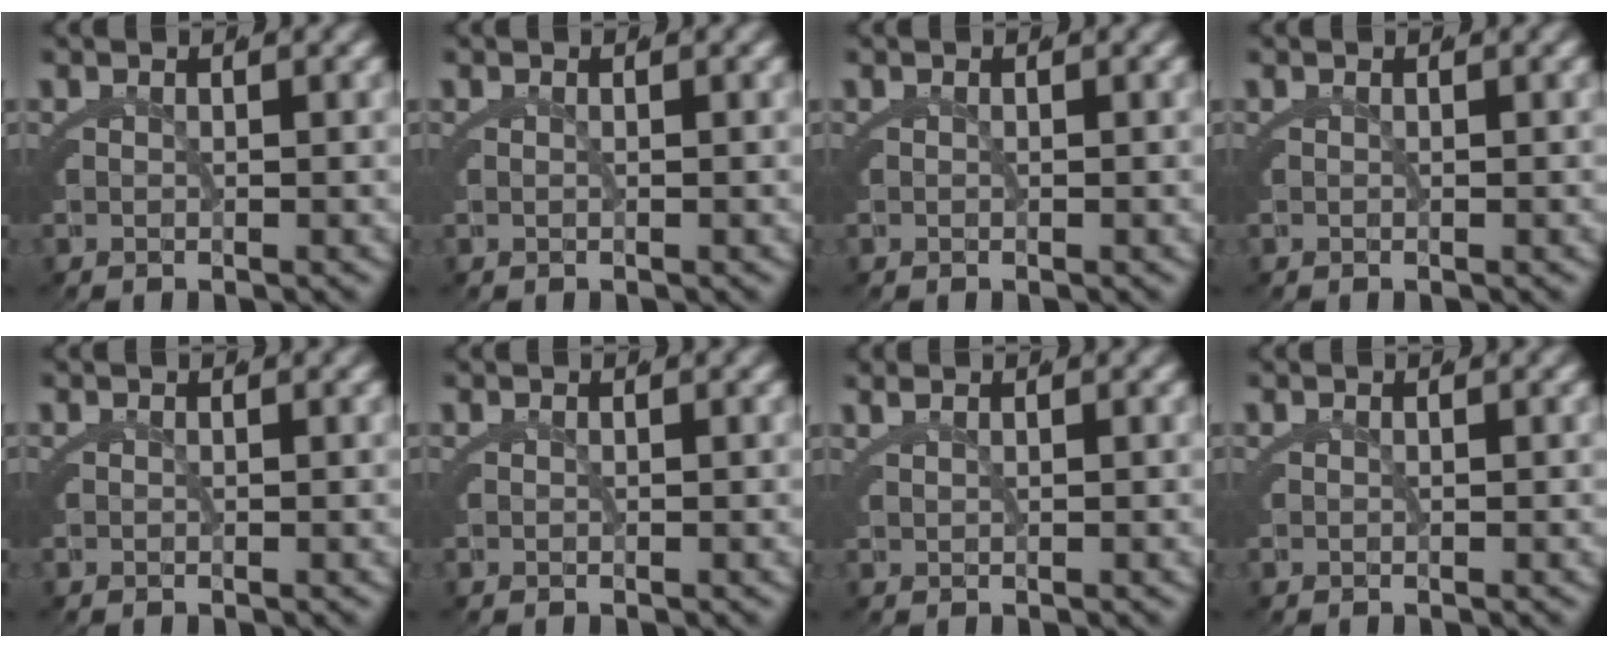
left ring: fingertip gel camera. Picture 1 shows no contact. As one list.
[{"total": 0.7, "force": [0.2, 0.5, 0.4], "torque": [-0.004, 0.007, 0.000]}, {"total": 0.0}, {"total": 0.0}, {"total": 0.0}, {"total": 0.0}, {"total": 1.4, "force": [1.2, 0.0, 0.6], "torque": [-0.005, 0.010, 0.023]}, {"total": 0.0}]